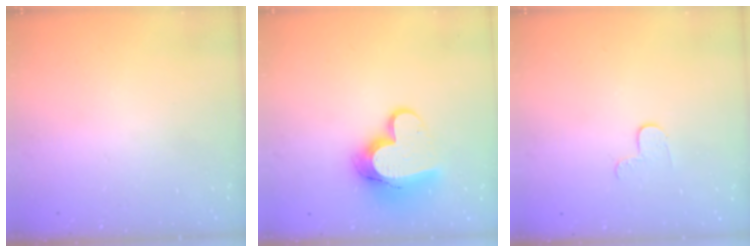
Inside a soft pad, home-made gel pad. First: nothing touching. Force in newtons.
{"total": 13.7, "press": 13.7, "slide": 1.3}
{"total": 4.7, "press": 4.6, "slide": 0.4}